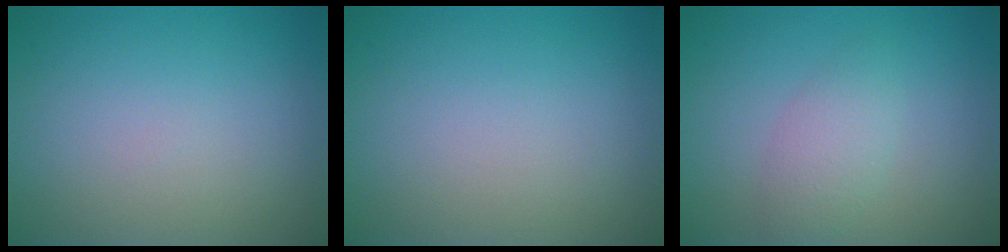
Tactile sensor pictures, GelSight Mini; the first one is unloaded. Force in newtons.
{"total": 0.0}
{"total": 2.4, "press": 2.4, "slide": 0.0}